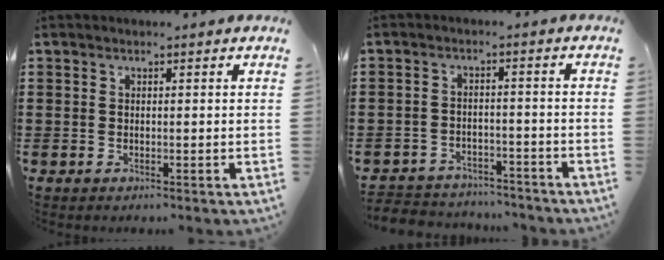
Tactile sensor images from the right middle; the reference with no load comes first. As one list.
[{"total": 3.5, "force": [-3.5, 0.7, -0.2], "torque": [-0.004, 0.002, -0.076]}]